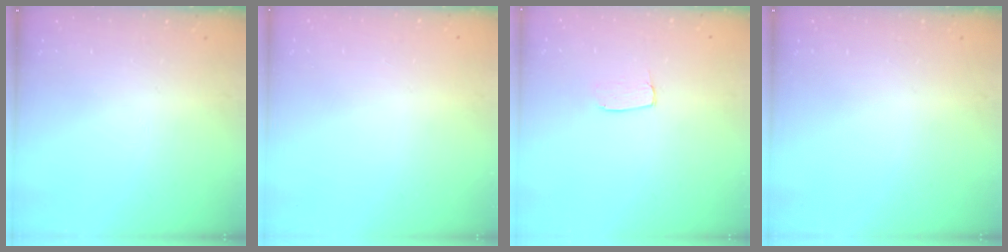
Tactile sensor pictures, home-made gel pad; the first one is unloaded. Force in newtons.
{"total": 0.5, "press": 0.5, "slide": 0.1}
{"total": 4.9, "press": 4.8, "slide": 0.4}
{"total": 0.0}